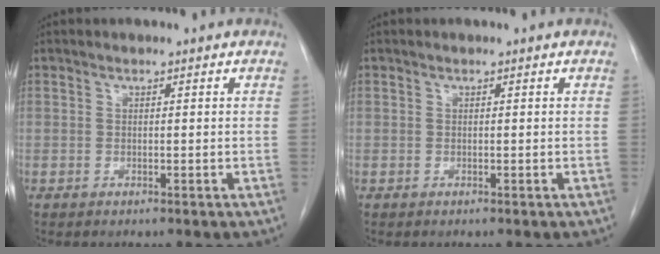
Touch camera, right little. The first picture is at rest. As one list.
[{"total": 0.0}]